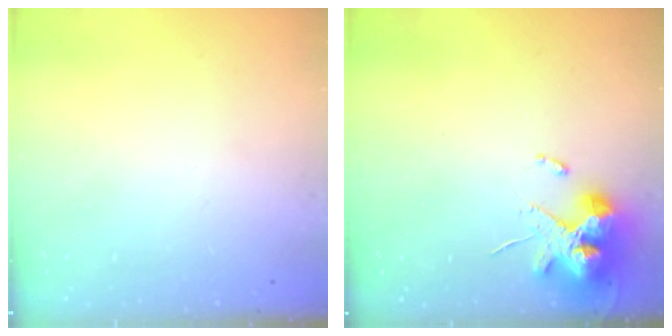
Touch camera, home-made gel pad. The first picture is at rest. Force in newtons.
{"total": 13.0, "press": 12.8, "slide": 2.1}